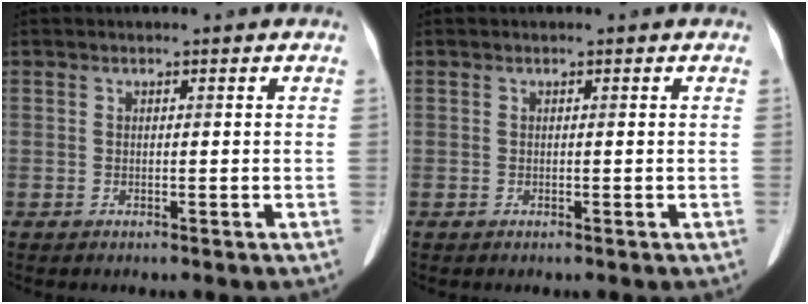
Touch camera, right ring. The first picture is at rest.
{"total": 0.0}